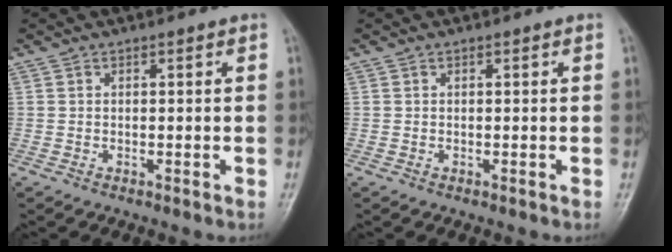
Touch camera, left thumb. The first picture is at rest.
{"total": 0.0}